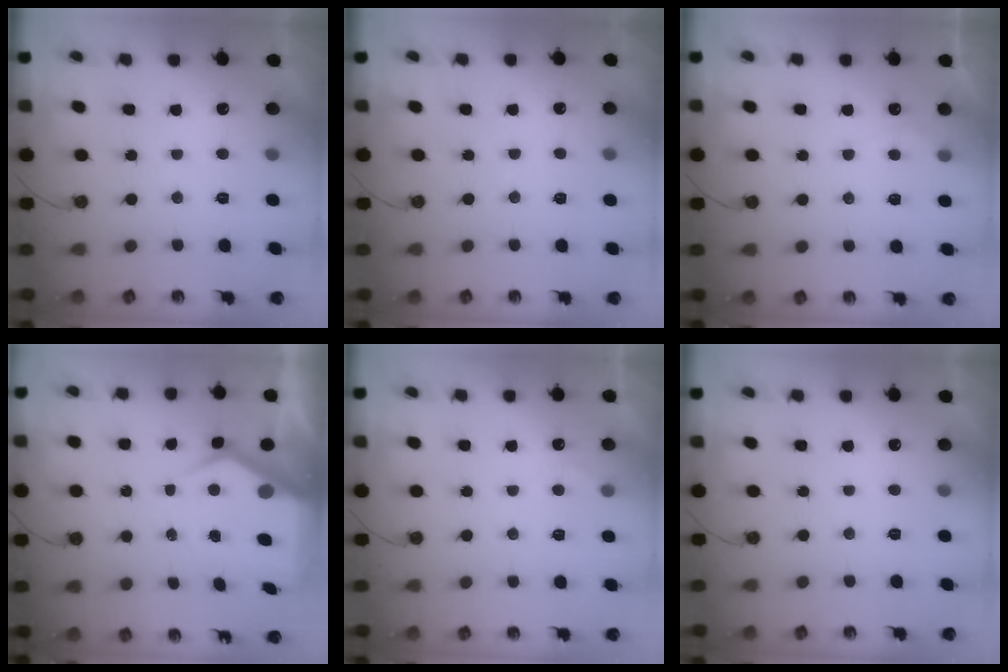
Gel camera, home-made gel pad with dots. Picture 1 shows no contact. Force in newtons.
{"total": 2.2, "press": 2.2, "slide": 0.3}
{"total": 4.7, "press": 4.7, "slide": 0.5}
{"total": 7.8, "press": 7.7, "slide": 1.3}
{"total": 2.2, "press": 2.2, "slide": 0.3}
{"total": 0.0}